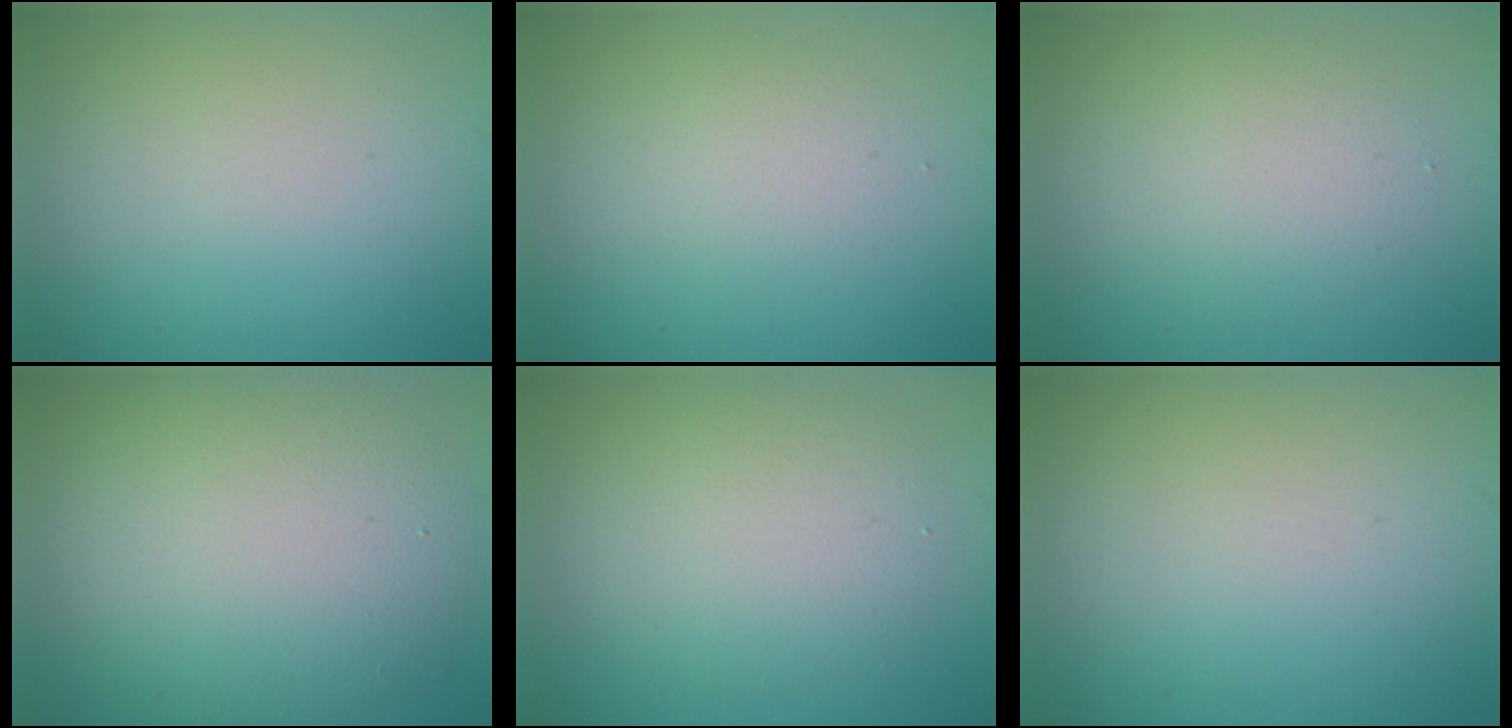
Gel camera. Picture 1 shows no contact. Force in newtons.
{"total": 1.9, "press": 1.9, "slide": 0.1}
{"total": 2.9, "press": 2.9, "slide": 0.3}
{"total": 10.2, "press": 10.1, "slide": 0.9}
{"total": 3.8, "press": 3.8, "slide": 0.3}
{"total": 0.0}